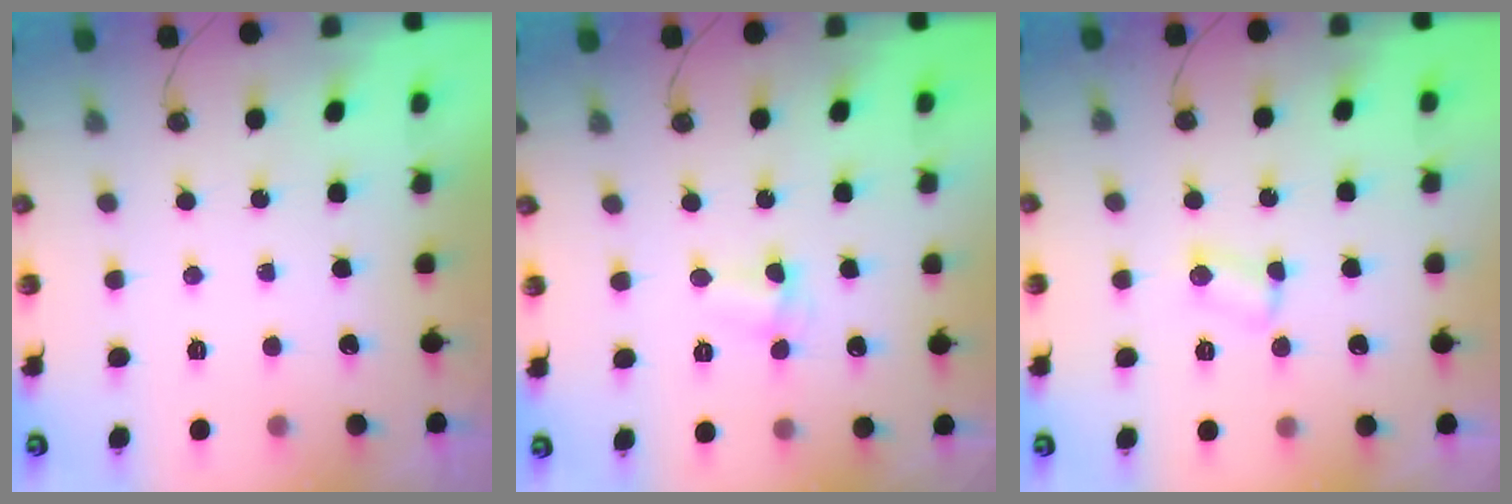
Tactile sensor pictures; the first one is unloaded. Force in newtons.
{"total": 2.8, "press": 2.8, "slide": 0.5}
{"total": 2.4, "press": 2.4, "slide": 0.4}